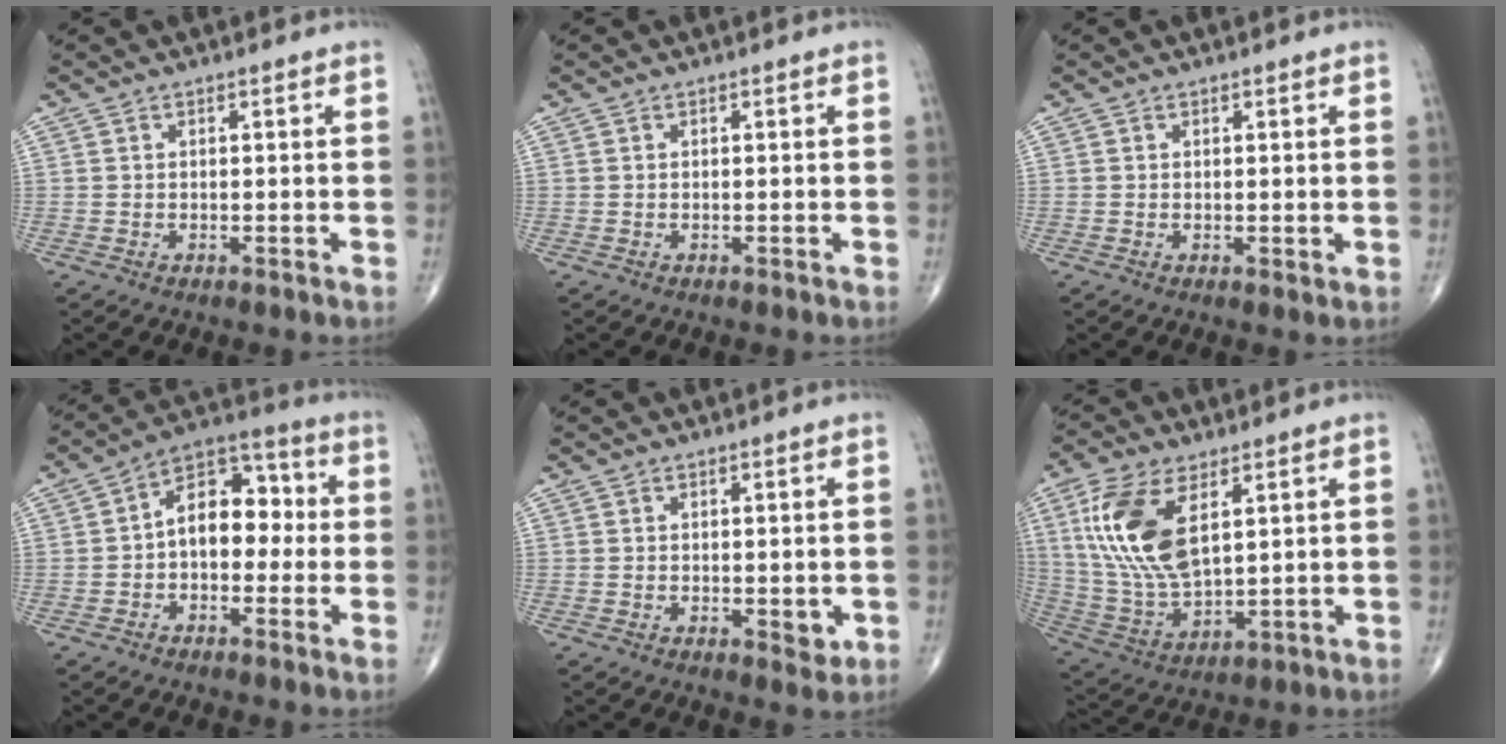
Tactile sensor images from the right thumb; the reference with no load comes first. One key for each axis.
{"total": 0.0}
{"total": 0.6, "fx": 0.1, "fy": 0.2, "fz": 0.6, "tx": -0.010, "ty": -0.004, "tz": 0.002}
{"total": 11.3, "fx": -0.3, "fy": 7.4, "fz": 8.5, "tx": -0.100, "ty": 0.041, "tz": -0.019}
{"total": 2.4, "fx": -0.2, "fy": 1.2, "fz": 2.1, "tx": -0.019, "ty": -0.006, "tz": -0.001}
{"total": 16.2, "fx": 5.5, "fy": 7.9, "fz": 13.1, "tx": -0.270, "ty": -0.018, "tz": 0.118}